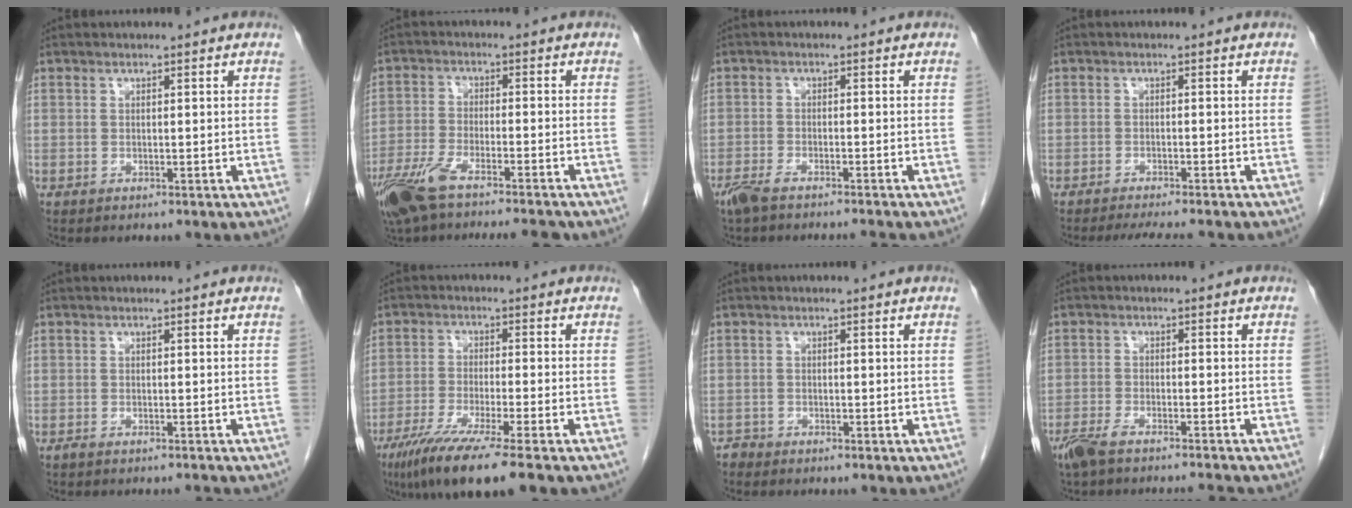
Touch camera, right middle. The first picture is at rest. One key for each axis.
{"total": 14.0, "fx": -11.2, "fy": 2.2, "fz": 8.2, "tx": -0.161, "ty": -0.024, "tz": -0.187}
{"total": 5.4, "fx": -4.7, "fy": 0.2, "fz": 2.6, "tx": -0.041, "ty": -0.012, "tz": -0.081}
{"total": 7.2, "fx": -6.3, "fy": 0.7, "fz": 3.5, "tx": -0.042, "ty": -0.012, "tz": -0.090}
{"total": 1.2, "fx": -1.2, "fy": -0.1, "fz": 0.4, "tx": -0.012, "ty": -0.003, "tz": -0.019}
{"total": 10.9, "fx": -7.5, "fy": -0.5, "fz": 7.9, "tx": -0.135, "ty": -0.031, "tz": -0.122}
{"total": 1.0, "fx": -0.9, "fy": 0.2, "fz": -0.3, "tx": 0.009, "ty": -0.001, "tz": -0.018}
{"total": 6.8, "fx": -6.0, "fy": 0.2, "fz": 3.1, "tx": -0.053, "ty": -0.010, "tz": -0.102}